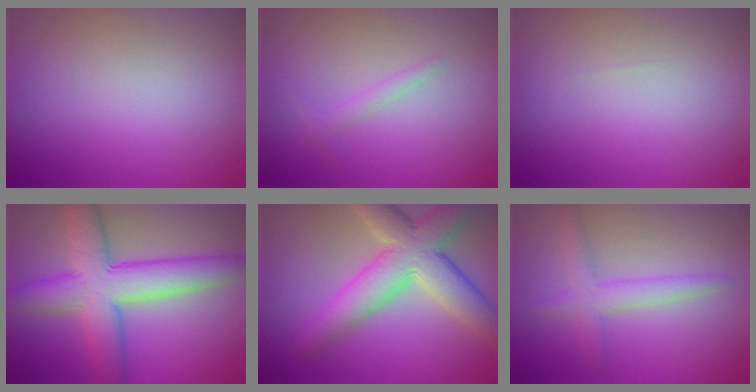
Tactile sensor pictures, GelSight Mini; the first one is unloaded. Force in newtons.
{"total": 0.9, "press": 0.9, "slide": 0.1}
{"total": 0.0}
{"total": 8.3, "press": 8.3, "slide": 0.5}
{"total": 7.9, "press": 7.8, "slide": 0.7}
{"total": 2.6, "press": 2.6, "slide": 0.1}